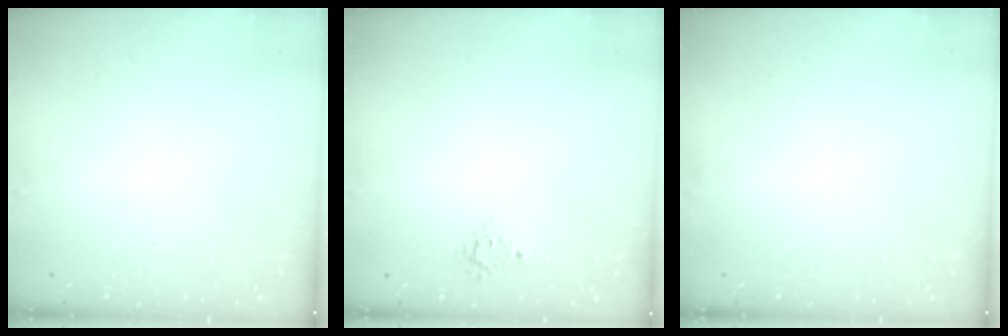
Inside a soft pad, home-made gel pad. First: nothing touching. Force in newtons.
{"total": 5.1, "press": 5.1, "slide": 0.5}
{"total": 0.0}